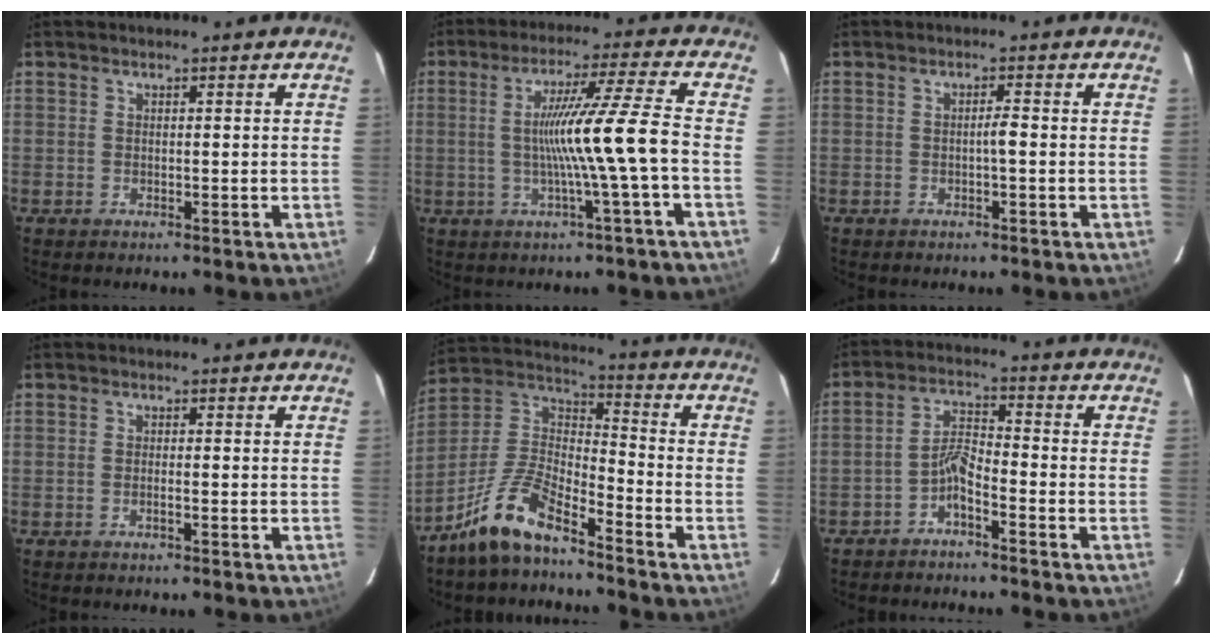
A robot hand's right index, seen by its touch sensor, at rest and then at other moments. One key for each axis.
{"total": 10.3, "fx": -1.5, "fy": -2.2, "fz": 9.9, "tx": -0.179, "ty": 0.006, "tz": -0.020}
{"total": 1.3, "fx": -0.3, "fy": -0.1, "fz": 1.2, "tx": -0.021, "ty": 0.001, "tz": -0.005}
{"total": 0.7, "fx": -0.3, "fy": 0.0, "fz": 0.6, "tx": -0.013, "ty": 0.001, "tz": -0.005}
{"total": 10.6, "fx": -8.3, "fy": 2.7, "fz": 6.0, "tx": -0.138, "ty": 0.017, "tz": -0.163}
{"total": 4.2, "fx": -2.7, "fy": 0.7, "fz": 3.1, "tx": -0.060, "ty": 0.010, "tz": -0.054}